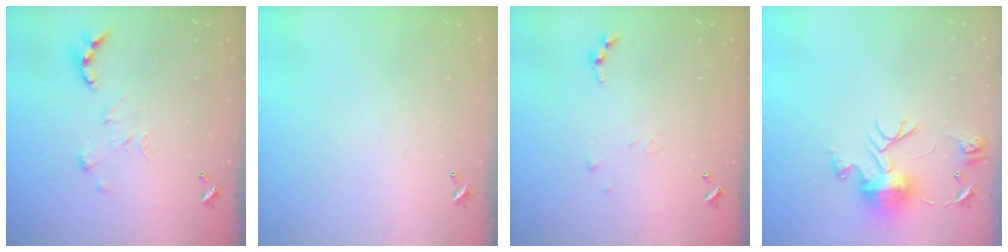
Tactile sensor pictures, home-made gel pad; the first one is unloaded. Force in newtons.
{"total": 0.0}
{"total": 5.1, "press": 5.0, "slide": 0.8}
{"total": 10.5, "press": 10.5, "slide": 1.0}